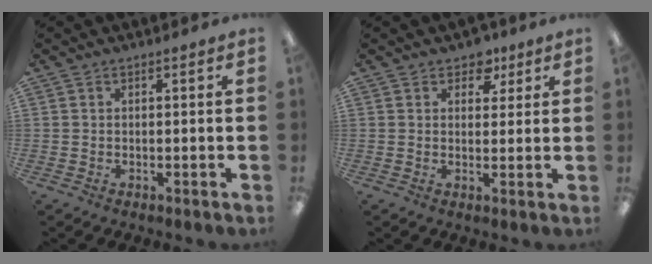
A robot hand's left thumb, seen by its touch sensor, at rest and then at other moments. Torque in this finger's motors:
{"motor_torque": [0.26, 0.08, 0.25, -0.37, 0.00]}